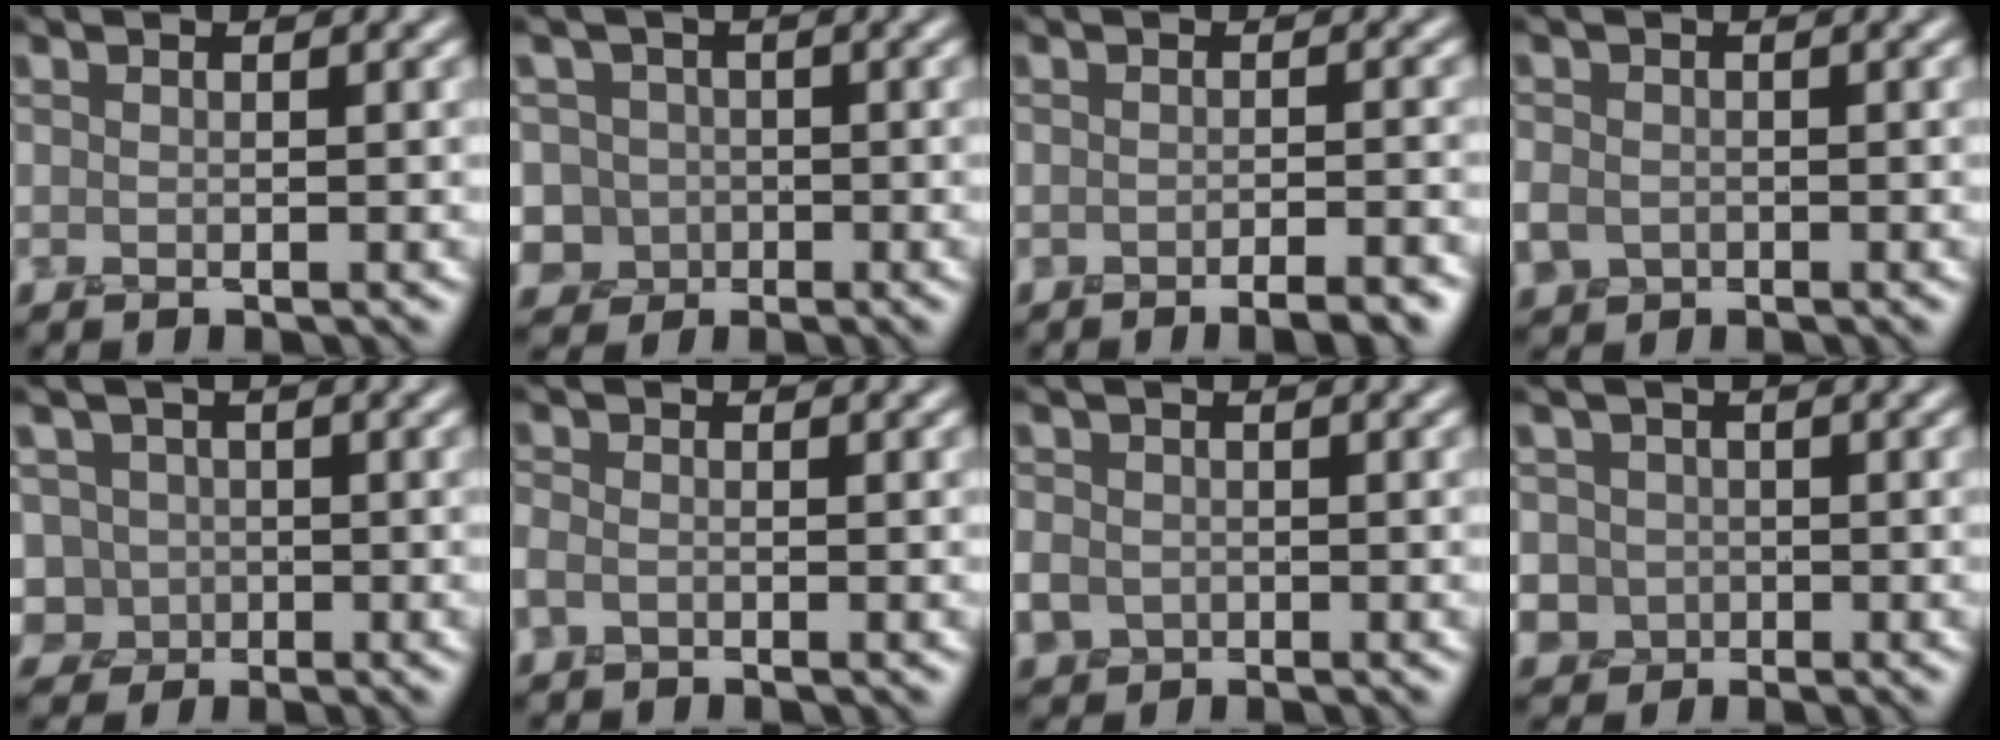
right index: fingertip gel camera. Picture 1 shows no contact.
{"total": 4.9, "force": [0.3, 4.8, 0.8], "torque": [-0.003, 0.032, -0.017]}
{"total": 3.0, "force": [-2.1, 0.6, 2.0], "torque": [-0.013, 0.009, -0.028]}
{"total": 1.7, "force": [-0.4, 1.6, 0.4], "torque": [-0.007, 0.000, -0.010]}
{"total": 4.1, "force": [0.7, 4.0, 0.7], "torque": [0.001, 0.029, -0.006]}
{"total": 0.9, "force": [-0.4, 0.7, 0.3], "torque": [-0.006, 0.004, -0.013]}
{"total": 2.2, "force": [-0.5, 2.0, 0.5], "torque": [-0.010, 0.001, -0.009]}
{"total": 5.9, "force": [-0.3, 5.7, 1.2], "torque": [-0.025, 0.018, -0.034]}